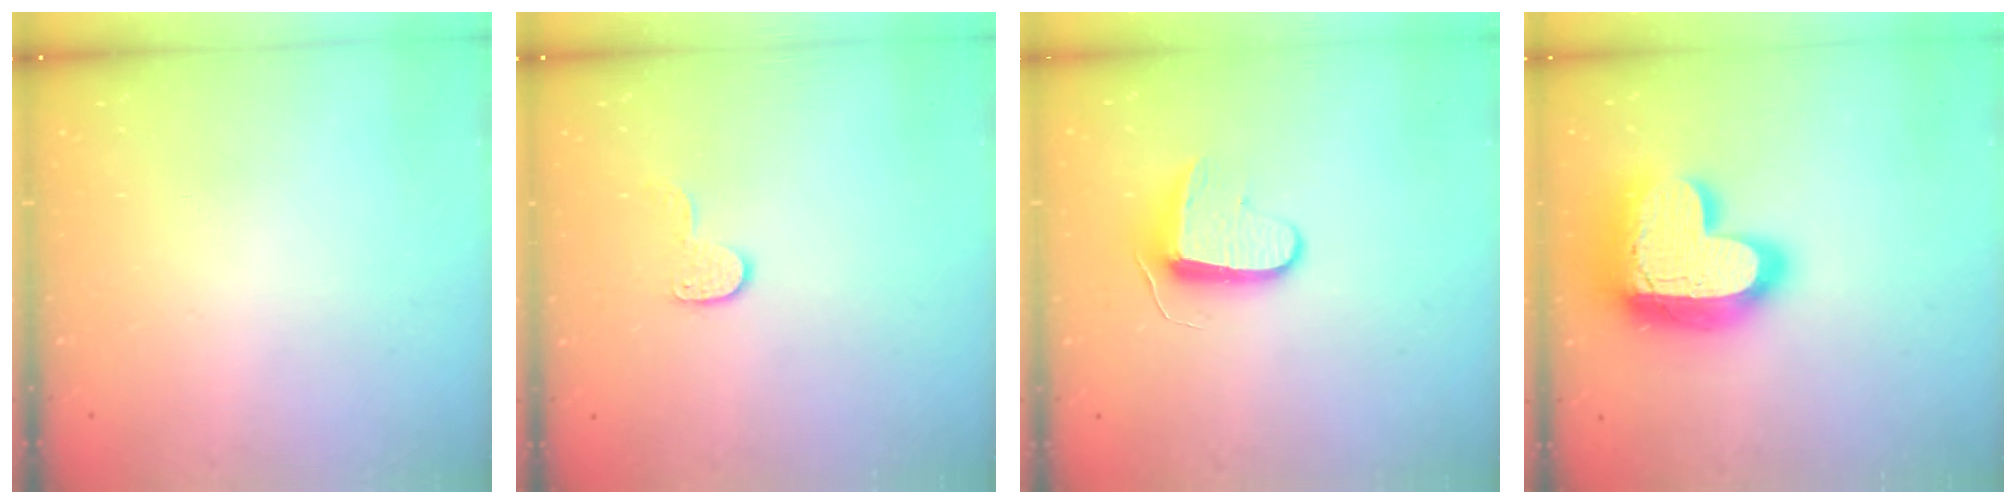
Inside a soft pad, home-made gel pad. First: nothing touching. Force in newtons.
{"total": 5.9, "press": 5.9, "slide": 0.5}
{"total": 8.7, "press": 8.6, "slide": 0.5}
{"total": 23.6, "press": 23.5, "slide": 2.0}